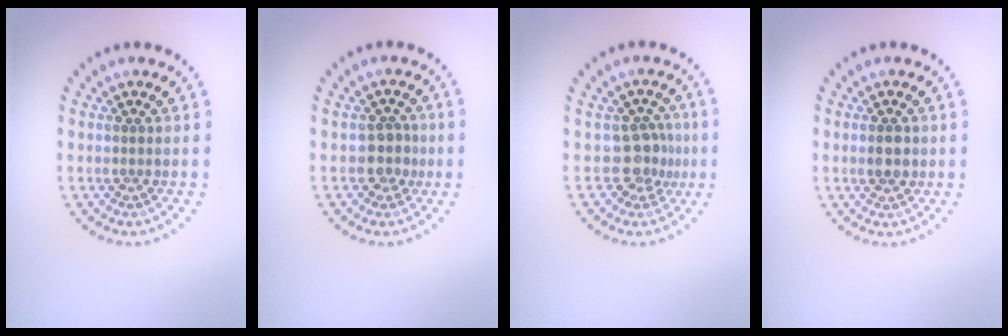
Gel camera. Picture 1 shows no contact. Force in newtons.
{"total": 2.0, "press": 1.8, "slide": 0.9}
{"total": 2.7, "press": 2.1, "slide": 1.7}
{"total": 1.8, "press": 1.8, "slide": 0.2}